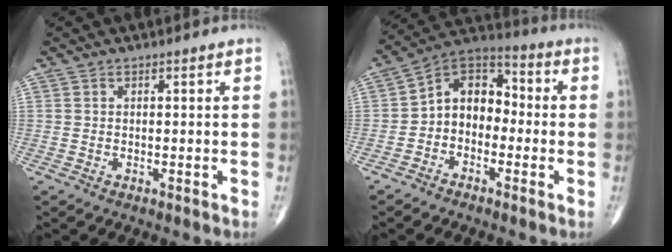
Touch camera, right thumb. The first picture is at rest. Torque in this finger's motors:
{"motor_torque": [-0.24, 0.68, 0.10, -0.21, 0.12]}